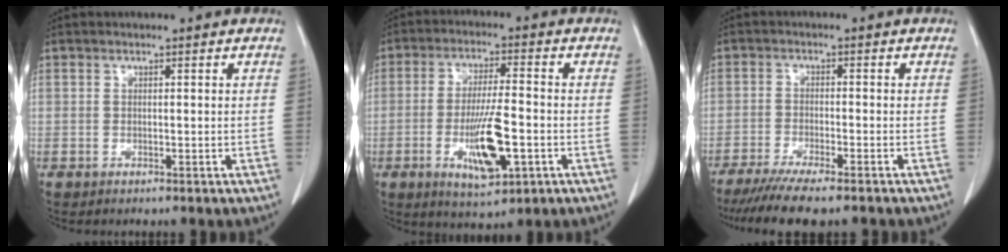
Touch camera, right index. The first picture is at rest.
{"total": 10.5, "force": [-3.1, 2.2, 9.8], "torque": [-0.181, -0.010, -0.048]}
{"total": 9.8, "force": [-8.1, 0.6, 5.5], "torque": [-0.079, -0.022, -0.128]}